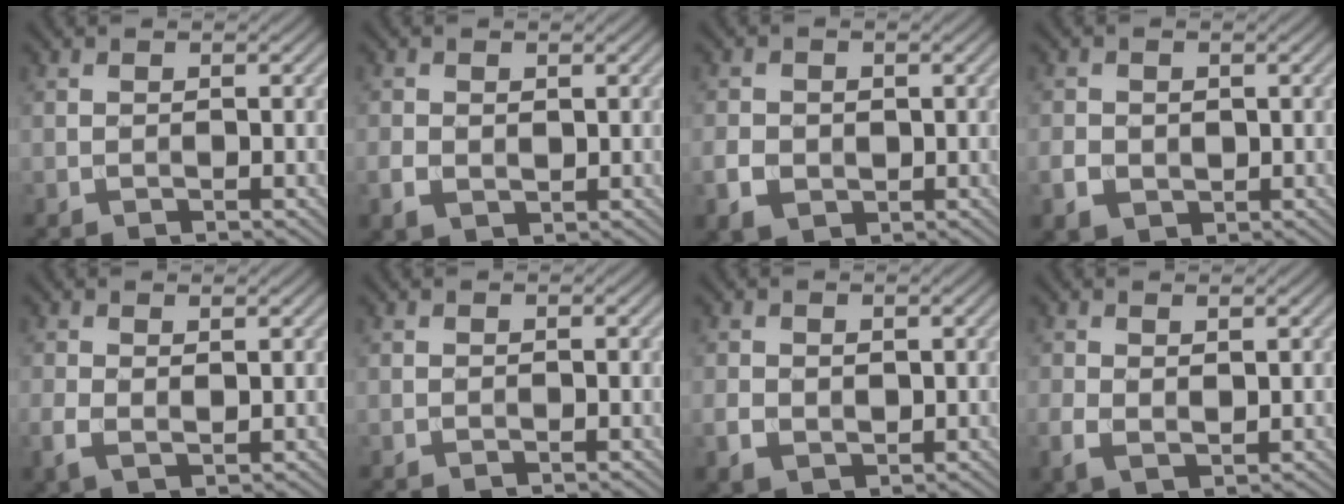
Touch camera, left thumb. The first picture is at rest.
{"total": 2.3, "force": [-0.1, 1.7, 1.5], "torque": [-0.033, -0.007, 0.001]}
{"total": 3.6, "force": [-0.7, 3.0, 1.9], "torque": [-0.046, -0.007, -0.013]}
{"total": 3.1, "force": [-0.5, 2.5, 1.6], "torque": [-0.040, -0.006, -0.008]}
{"total": 2.4, "force": [0.5, 1.0, 2.1], "torque": [-0.051, -0.001, 0.010]}
{"total": 0.0}
{"total": 2.6, "force": [0.0, 2.0, 1.6], "torque": [-0.037, -0.008, 0.003]}
{"total": 2.7, "force": [0.5, 1.2, 2.4], "torque": [-0.054, -0.003, 0.012]}